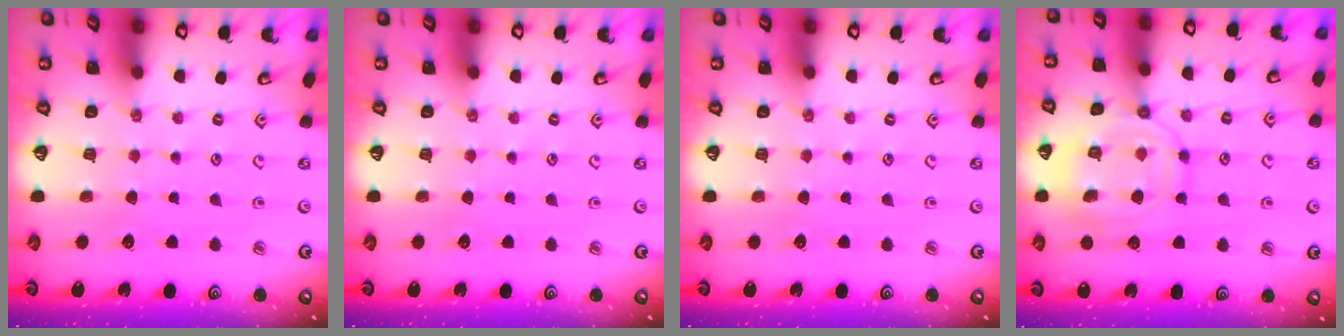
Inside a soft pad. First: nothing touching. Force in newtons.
{"total": 0.0}
{"total": 0.0}
{"total": 14.2, "press": 14.1, "slide": 1.3}